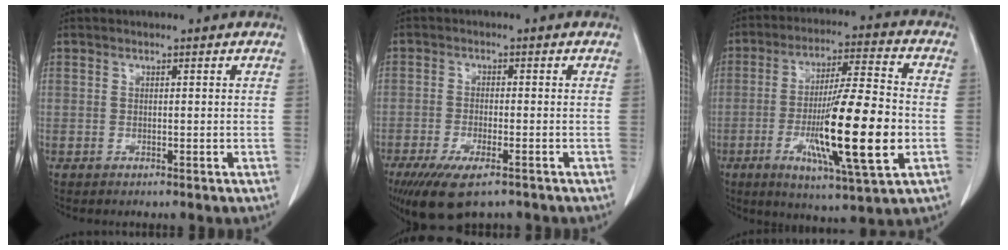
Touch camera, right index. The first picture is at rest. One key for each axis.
{"total": 8.8, "fx": -6.0, "fy": 2.5, "fz": 6.0, "tx": -0.101, "ty": -0.018, "tz": -0.094}
{"total": 18.0, "fx": -4.0, "fy": 1.4, "fz": 17.5, "tx": -0.306, "ty": -0.017, "tz": -0.064}